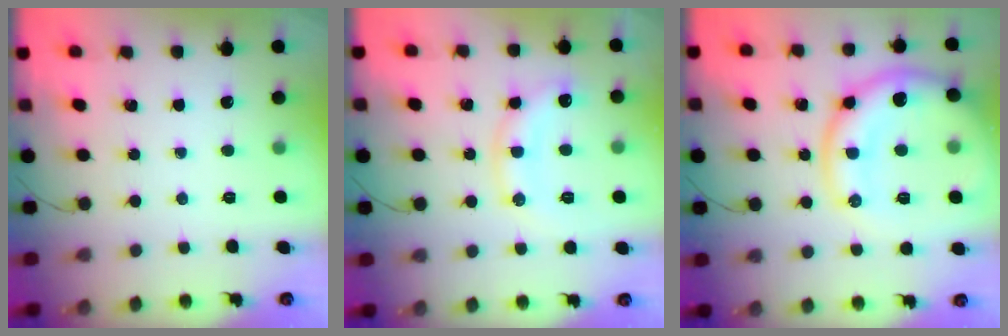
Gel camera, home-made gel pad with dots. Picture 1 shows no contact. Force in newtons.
{"total": 11.1, "press": 11.1, "slide": 0.5}
{"total": 17.7, "press": 17.6, "slide": 1.6}